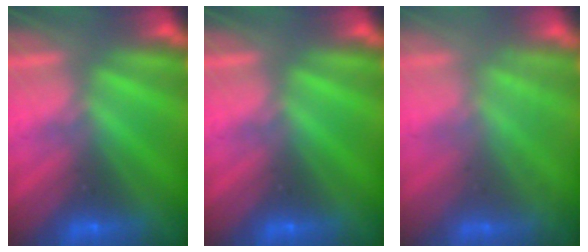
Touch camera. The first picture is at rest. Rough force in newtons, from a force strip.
{"total": 0.0}
{"total": 1.9}